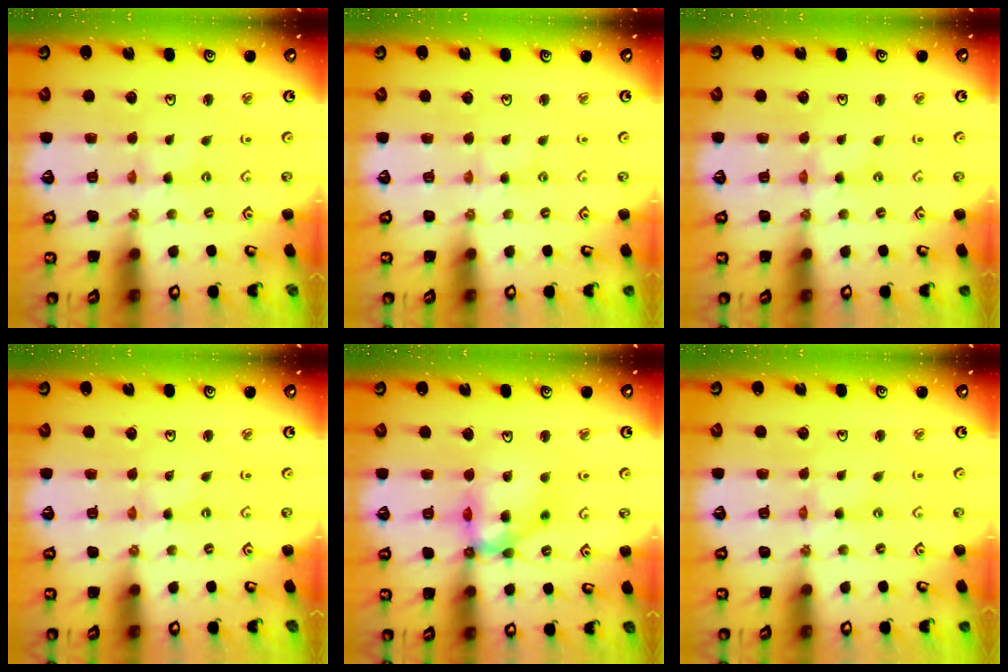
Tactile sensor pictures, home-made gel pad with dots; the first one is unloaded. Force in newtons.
{"total": 2.0, "press": 2.0, "slide": 0.3}
{"total": 0.0}
{"total": 0.0}
{"total": 13.6, "press": 13.5, "slide": 2.1}
{"total": 0.0}